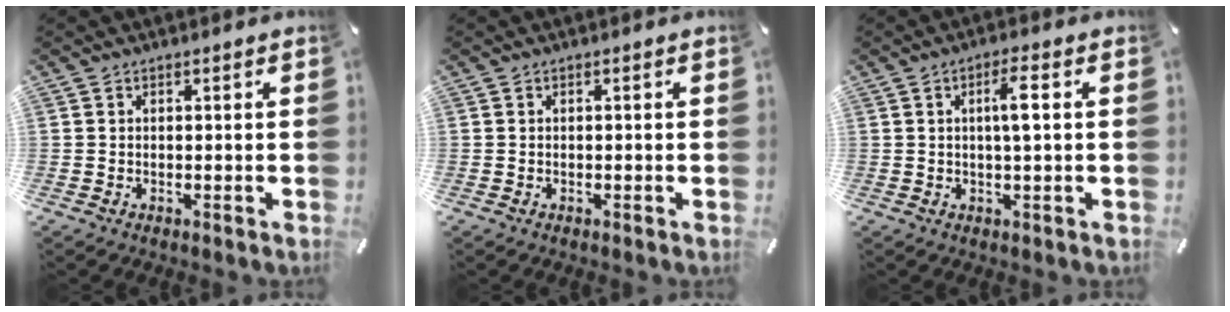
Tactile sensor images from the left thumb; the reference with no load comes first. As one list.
[{"total": 0.0}, {"total": 5.2, "force": [0.6, 0.9, 5.1], "torque": [-0.092, 0.001, 0.003]}]